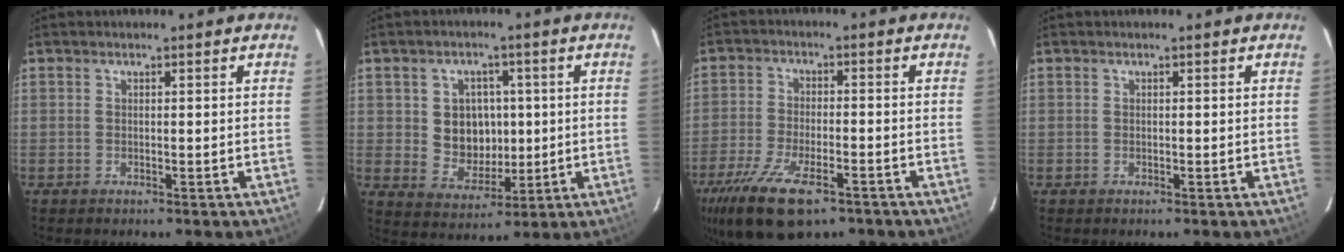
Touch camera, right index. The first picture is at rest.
{"total": 8.4, "force": [0.7, 7.5, 3.6], "torque": [-0.079, 0.009, 0.029]}
{"total": 15.5, "force": [-9.9, 6.1, 10.2], "torque": [-0.226, -0.042, -0.173]}
{"total": 0.0}